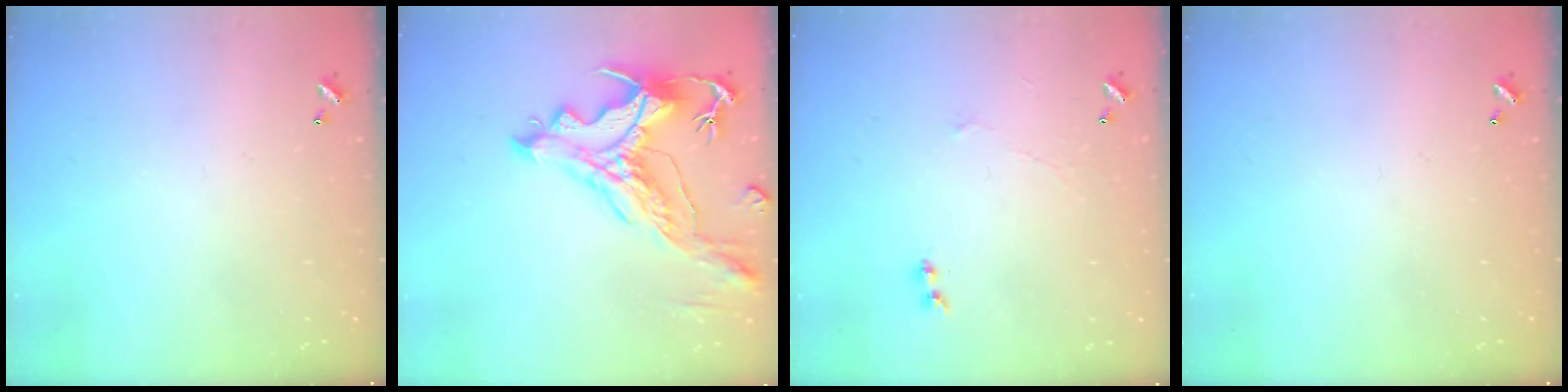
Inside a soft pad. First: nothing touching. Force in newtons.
{"total": 5.9, "press": 5.7, "slide": 1.7}
{"total": 1.6, "press": 1.3, "slide": 0.9}
{"total": 0.0}